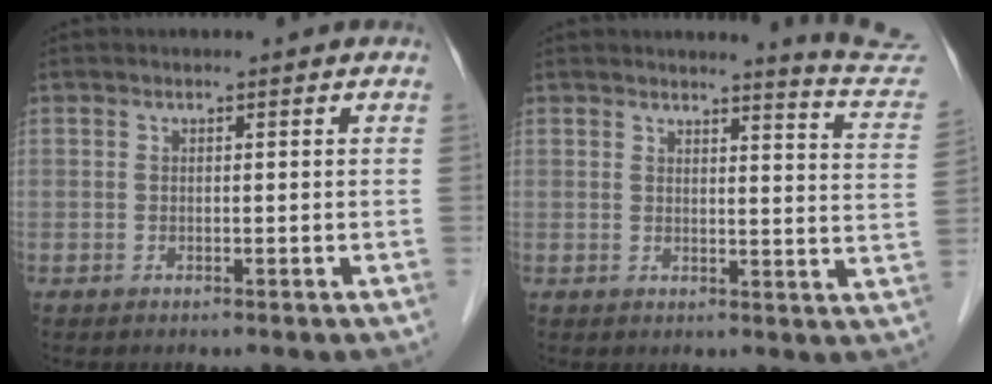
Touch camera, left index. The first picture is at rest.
{"total": 9.0, "force": [8.9, -1.7, 0.2], "torque": [-0.010, -0.098, 0.083]}